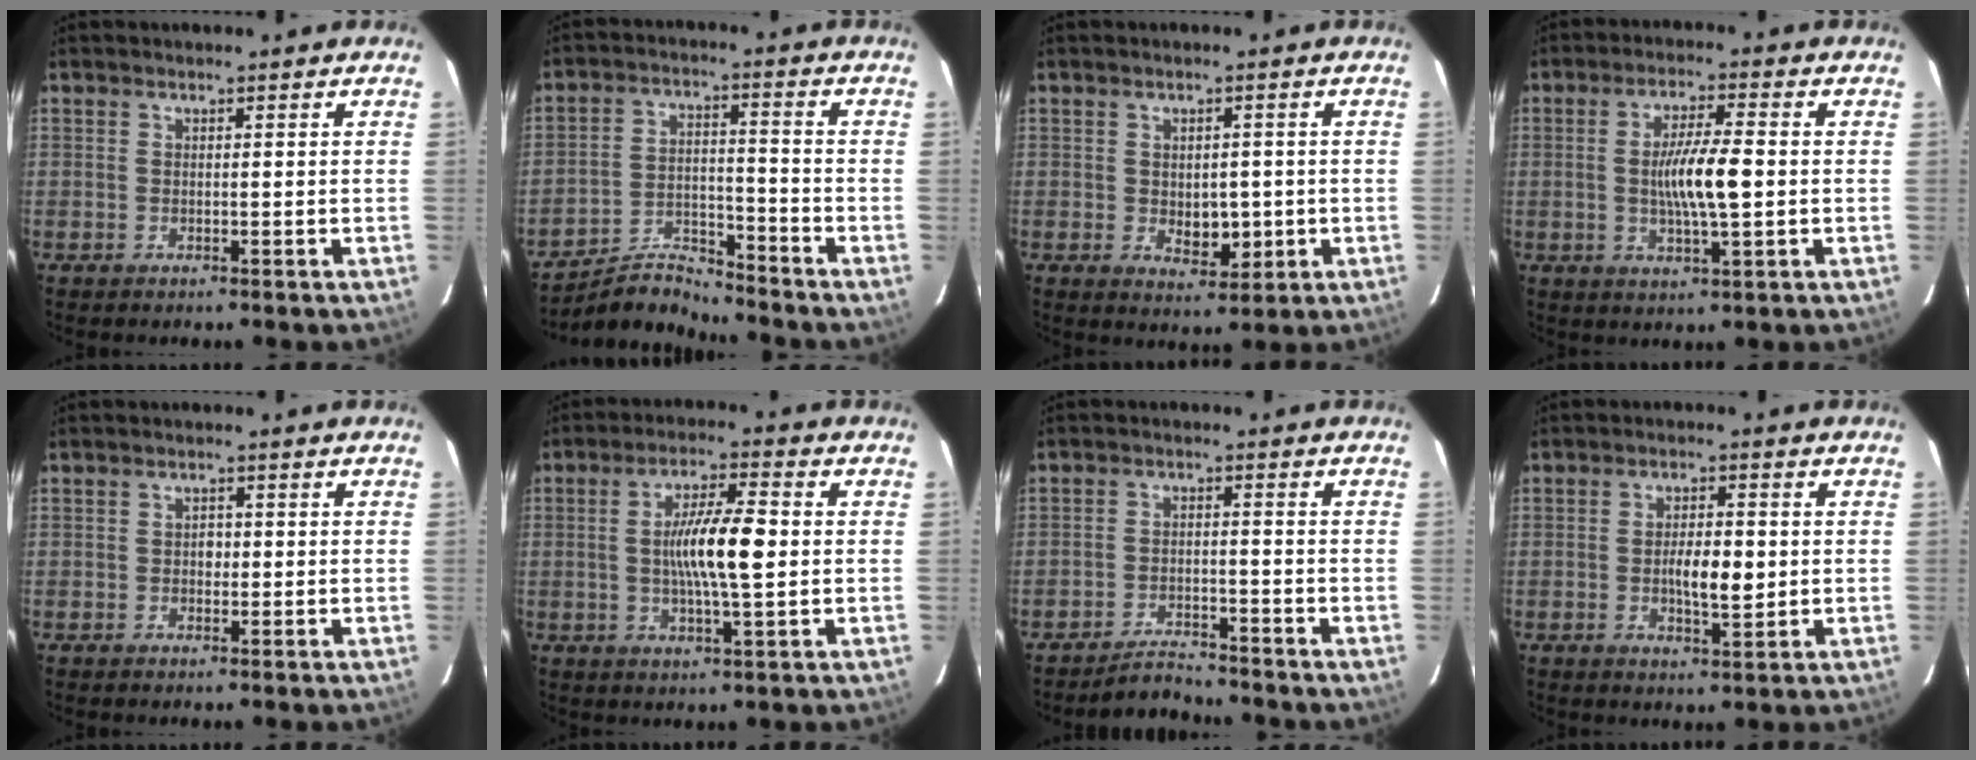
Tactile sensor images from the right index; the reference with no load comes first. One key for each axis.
{"total": 6.6, "fx": -6.6, "fy": 0.4, "fz": -0.6, "tx": 0.006, "ty": 0.016, "tz": -0.117}
{"total": 4.5, "fx": -0.6, "fy": 2.7, "fz": 3.5, "tx": -0.046, "ty": -0.003, "tz": 0.004}
{"total": 8.1, "fx": -0.4, "fy": 0.8, "fz": 8.0, "tx": -0.149, "ty": -0.001, "tz": -0.008}
{"total": 1.4, "fx": -0.1, "fy": 1.0, "fz": 1.0, "tx": -0.014, "ty": 0.003, "tz": -0.002}
{"total": 9.5, "fx": 0.1, "fy": 1.1, "fz": 9.4, "tx": -0.170, "ty": 0.006, "tz": -0.003}
{"total": 3.9, "fx": -3.8, "fy": 0.5, "fz": 0.1, "tx": -0.006, "ty": -0.010, "tz": -0.064}
{"total": 5.4, "fx": -0.3, "fy": 1.6, "fz": 5.2, "tx": -0.089, "ty": -0.002, "tz": -0.004}